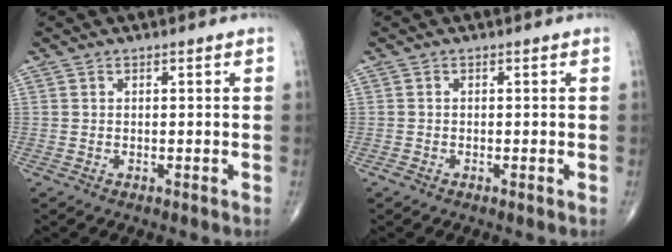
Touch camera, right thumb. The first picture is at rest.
{"total": 0.8, "force": [-0.5, 0.3, 0.6], "torque": [-0.013, -0.002, -0.011]}